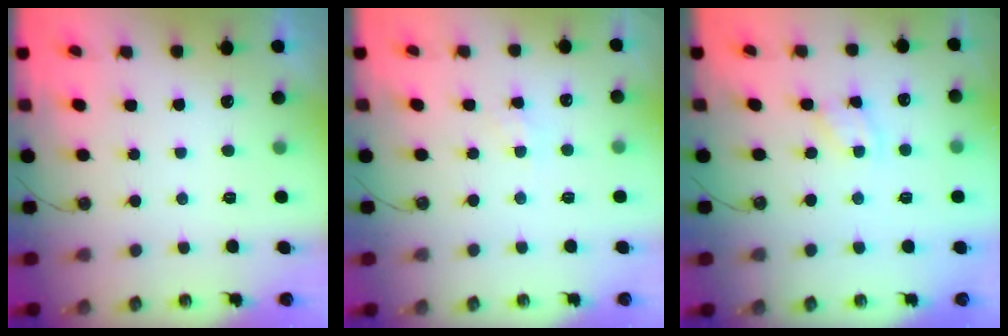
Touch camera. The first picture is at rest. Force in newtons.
{"total": 5.4, "press": 5.4, "slide": 0.7}
{"total": 1.8, "press": 1.8, "slide": 0.3}